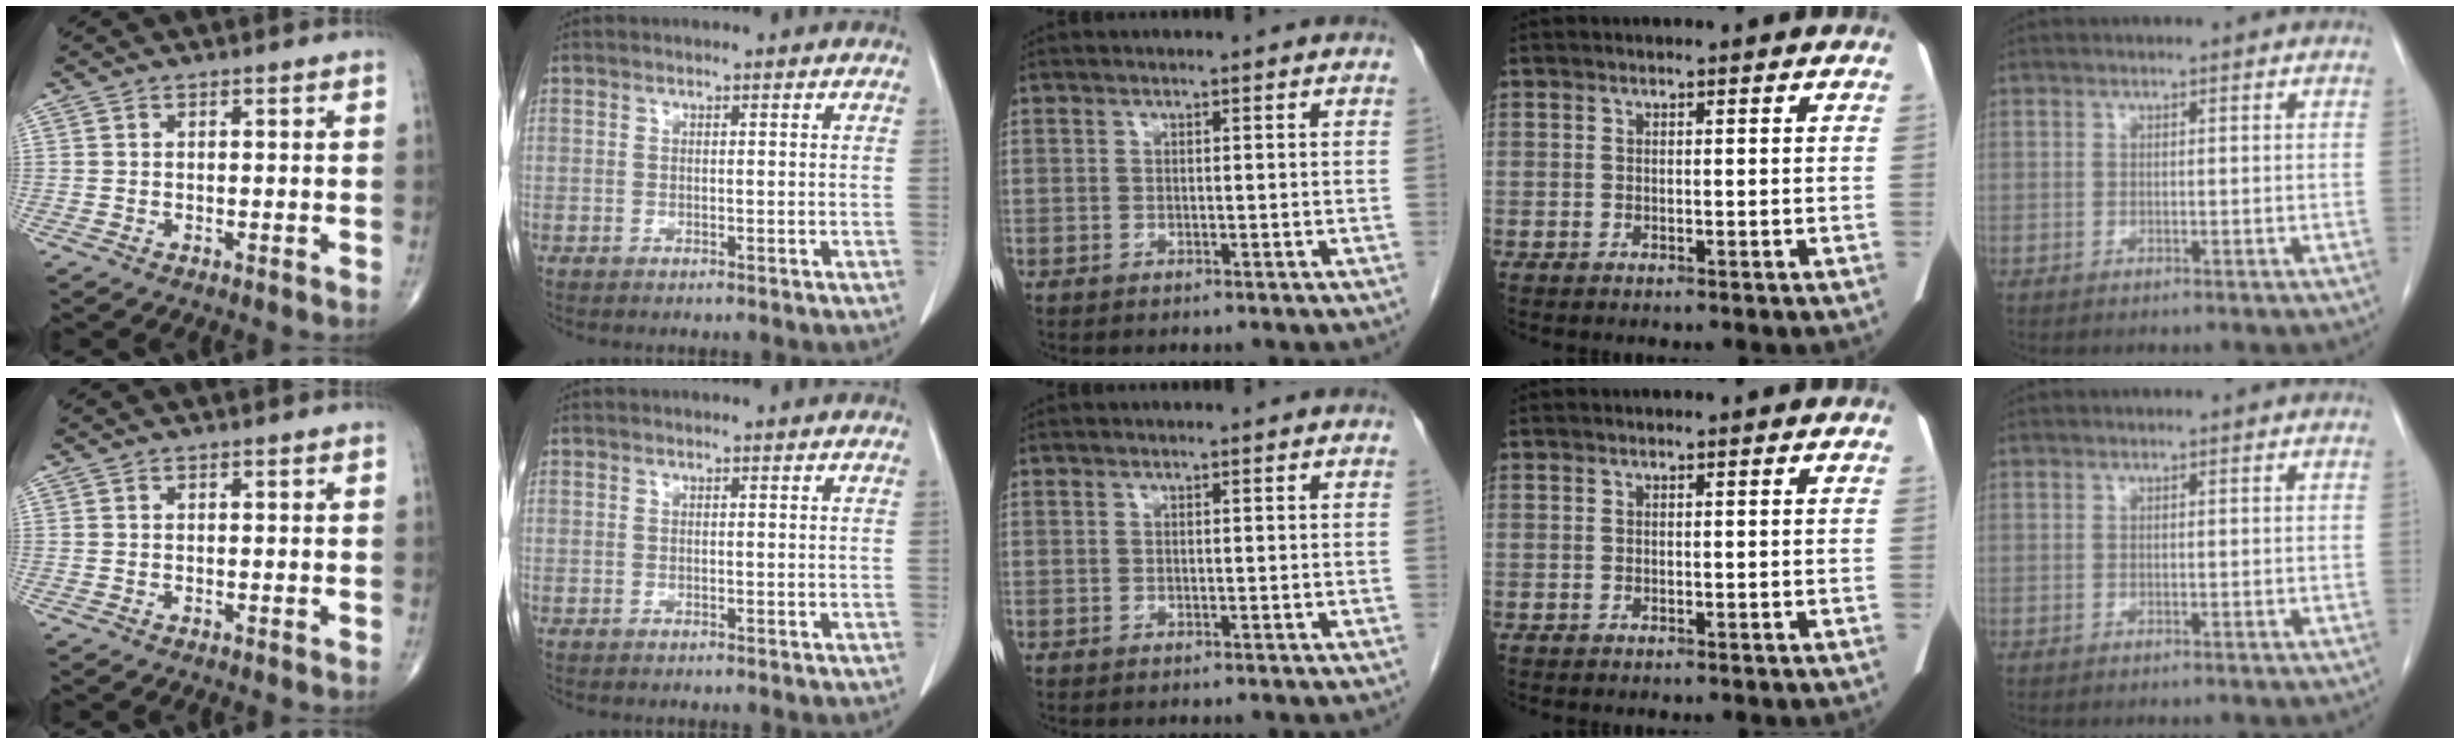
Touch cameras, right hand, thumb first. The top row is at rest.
{}